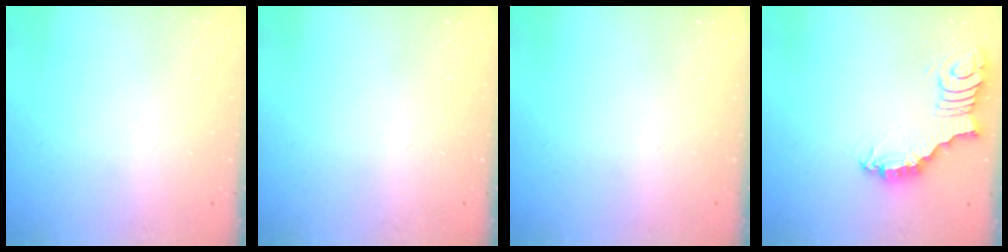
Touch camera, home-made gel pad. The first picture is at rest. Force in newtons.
{"total": 0.0}
{"total": 0.0}
{"total": 3.3, "press": 3.3, "slide": 0.1}